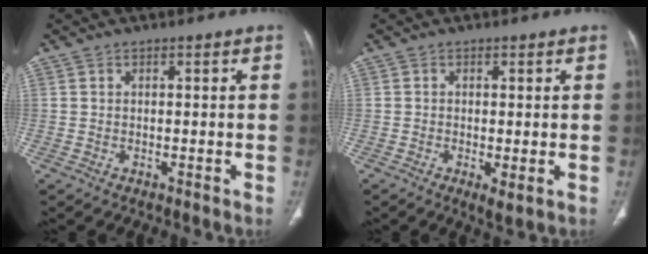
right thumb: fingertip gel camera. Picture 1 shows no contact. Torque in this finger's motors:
{"motor_torque": [-0.30, 0.09, -0.46, 0.02, -0.03]}